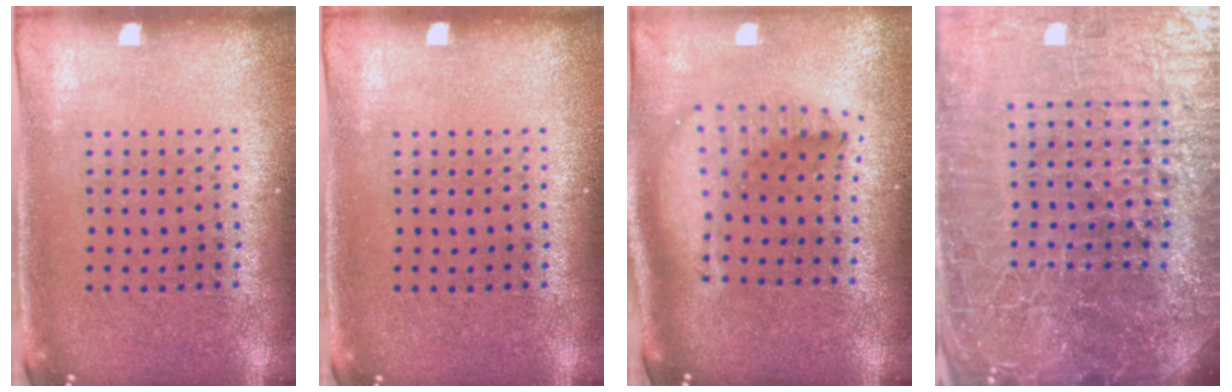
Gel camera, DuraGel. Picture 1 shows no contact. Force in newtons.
{"total": 0.0}
{"total": 1.9, "press": 1.5, "slide": 1.2}
{"total": 7.7, "press": 6.7, "slide": 3.9}